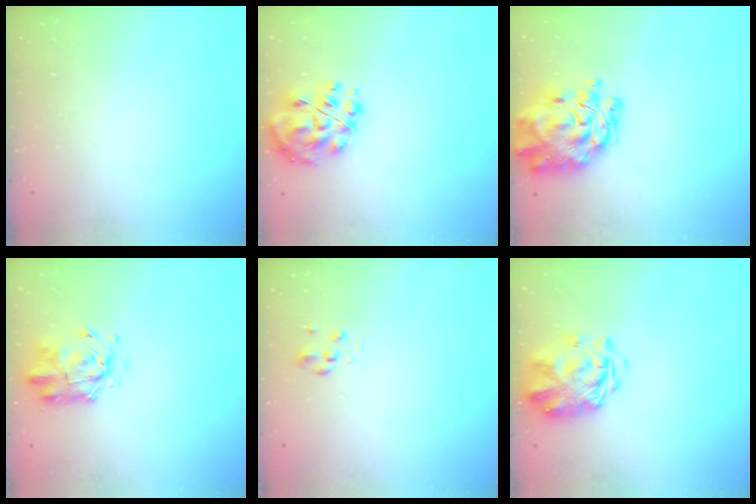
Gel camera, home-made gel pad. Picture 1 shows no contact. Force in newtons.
{"total": 11.3, "press": 11.0, "slide": 2.4}
{"total": 13.1, "press": 12.3, "slide": 4.4}
{"total": 3.4, "press": 3.0, "slide": 1.5}
{"total": 2.5, "press": 2.5, "slide": 0.6}
{"total": 3.3, "press": 2.9, "slide": 1.5}